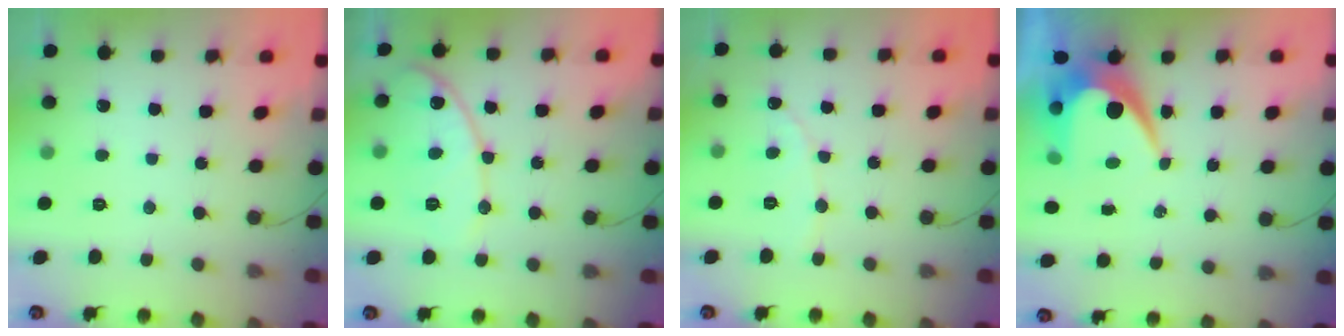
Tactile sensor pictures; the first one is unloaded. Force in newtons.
{"total": 12.2, "press": 12.1, "slide": 1.0}
{"total": 1.7, "press": 1.7, "slide": 0.1}
{"total": 9.2, "press": 9.1, "slide": 0.6}